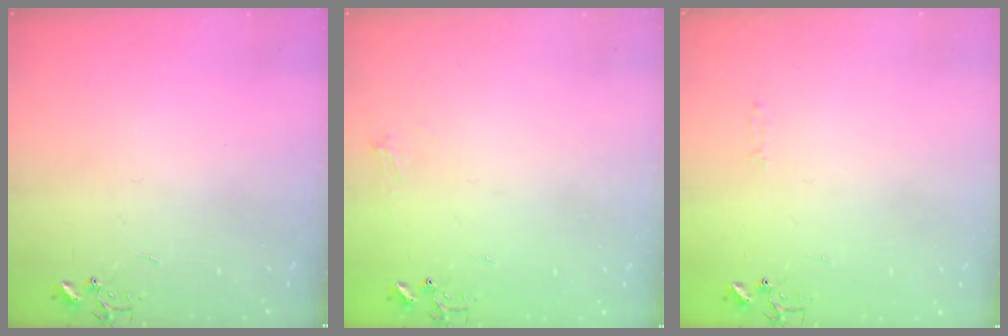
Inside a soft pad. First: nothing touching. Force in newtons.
{"total": 4.7, "press": 4.6, "slide": 0.7}
{"total": 2.6, "press": 2.6, "slide": 0.3}